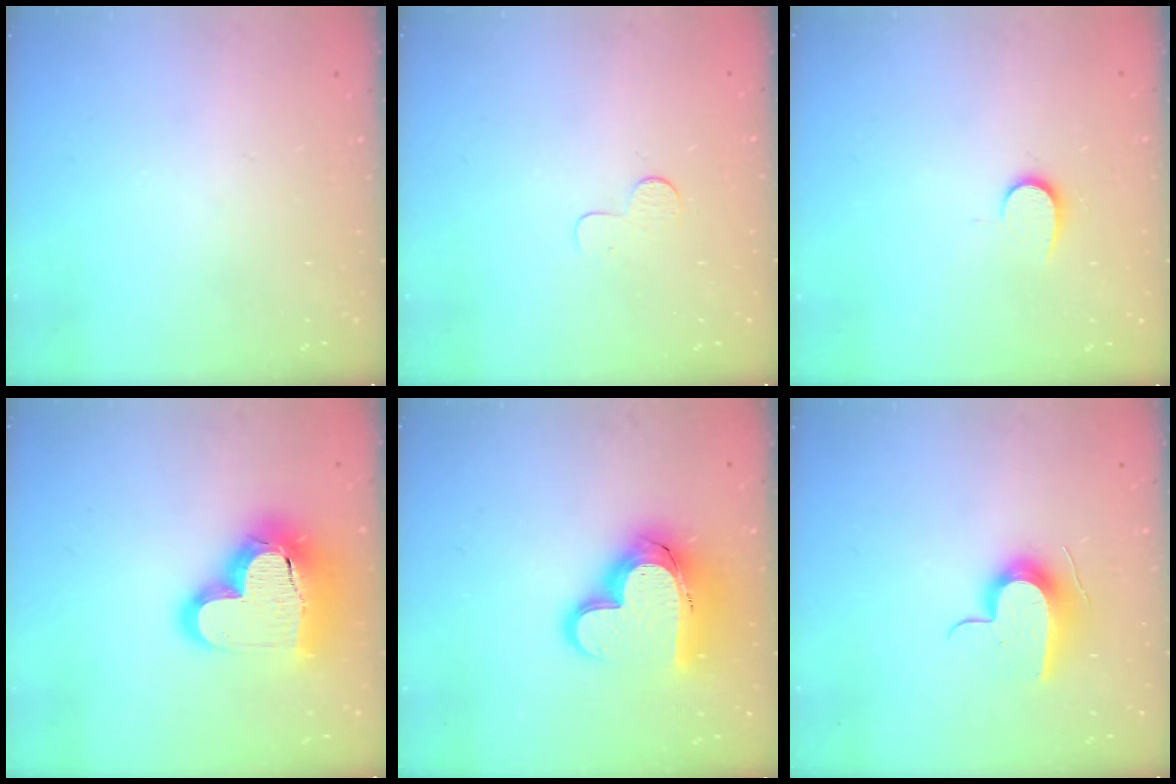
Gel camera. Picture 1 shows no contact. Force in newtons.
{"total": 4.9, "press": 4.8, "slide": 0.5}
{"total": 6.6, "press": 6.5, "slide": 0.7}
{"total": 23.9, "press": 23.8, "slide": 2.0}
{"total": 17.3, "press": 17.2, "slide": 1.8}
{"total": 10.7, "press": 10.7, "slide": 0.4}